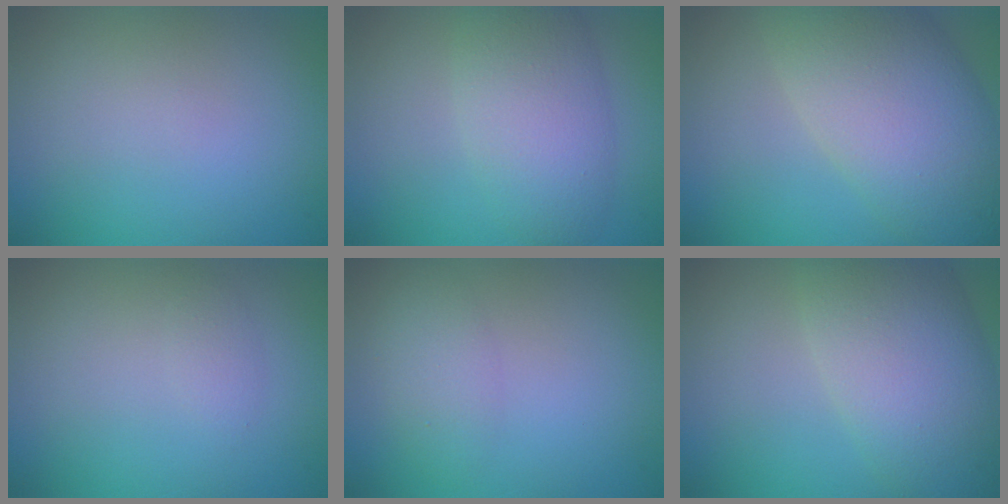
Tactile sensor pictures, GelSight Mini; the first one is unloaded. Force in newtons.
{"total": 5.6, "press": 5.6, "slide": 0.1}
{"total": 9.8, "press": 9.8, "slide": 0.6}
{"total": 0.8, "press": 0.8, "slide": 0.0}
{"total": 2.2, "press": 2.2, "slide": 0.1}
{"total": 8.6, "press": 8.6, "slide": 0.4}